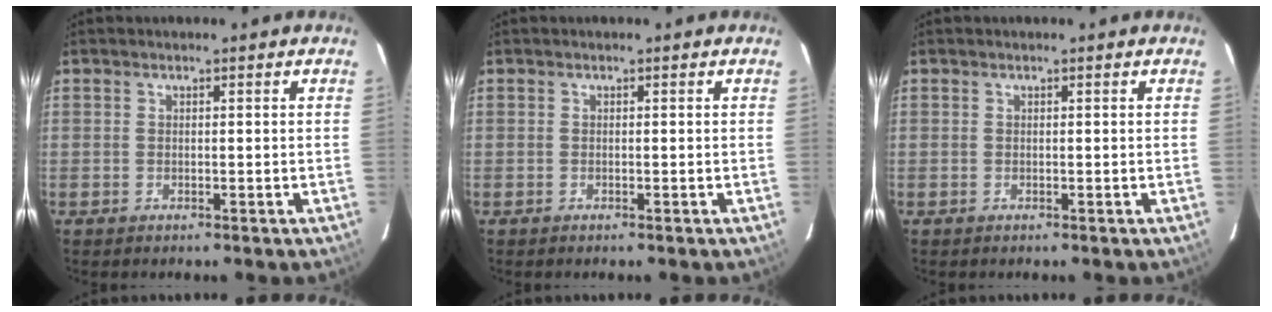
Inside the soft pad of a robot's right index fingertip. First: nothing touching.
{"total": 0.0}
{"total": 0.0}